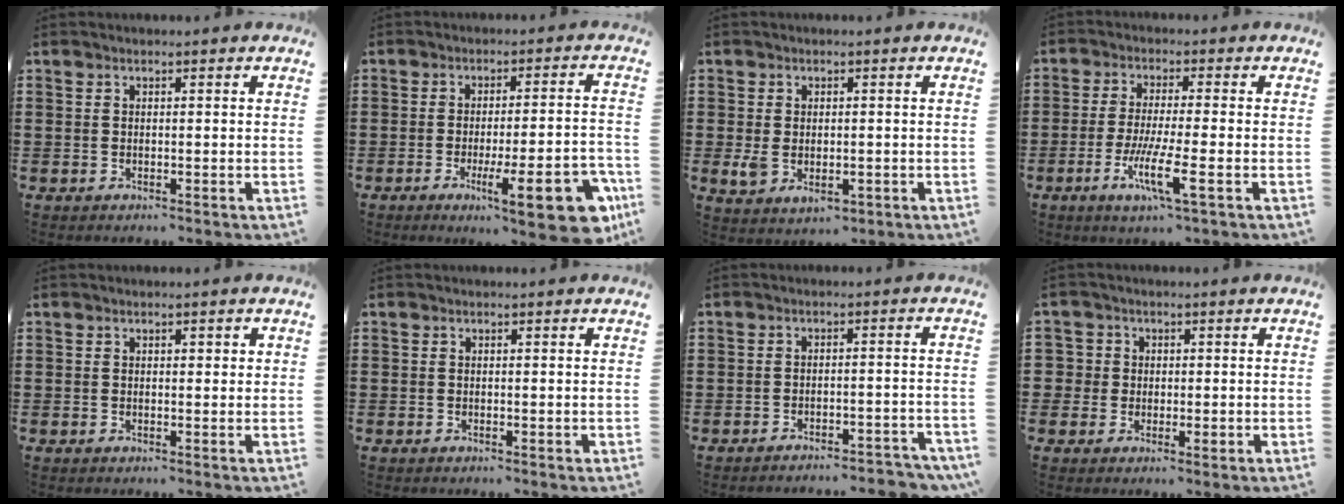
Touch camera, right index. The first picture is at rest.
{"total": 13.3, "force": [-6.1, 2.6, 11.6], "torque": [-0.164, -0.002, -0.093]}
{"total": 2.9, "force": [-0.4, 1.8, 2.3], "torque": [-0.061, -0.005, -0.011]}
{"total": 7.6, "force": [-2.9, 0.7, 7.0], "torque": [-0.141, -0.016, -0.055]}
{"total": 0.6, "force": [0.3, 0.4, 0.4], "torque": [-0.009, 0.004, 0.004]}
{"total": 0.0}
{"total": 3.0, "force": [-2.9, 0.1, 0.5], "torque": [-0.014, 0.000, -0.061]}
{"total": 2.8, "force": [0.3, 2.8, 0.3], "torque": [-0.020, 0.009, 0.004]}